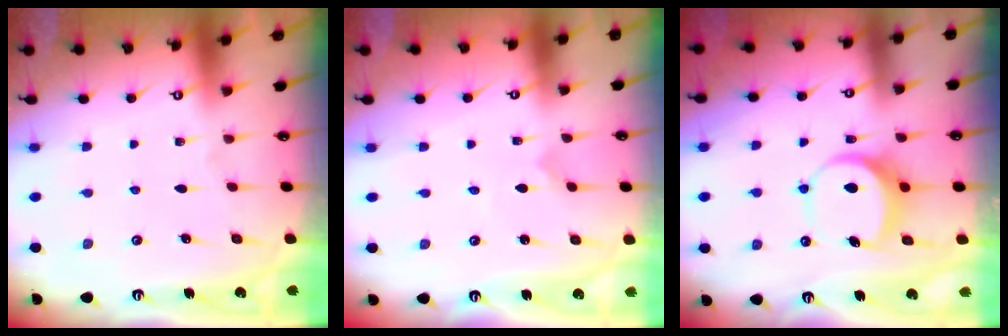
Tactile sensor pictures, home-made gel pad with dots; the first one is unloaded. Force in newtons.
{"total": 0.0}
{"total": 7.8, "press": 7.8, "slide": 0.6}